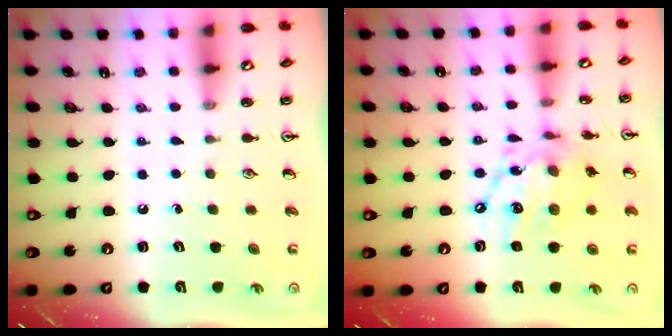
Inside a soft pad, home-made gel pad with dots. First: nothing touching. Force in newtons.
{"total": 13.9, "press": 13.9, "slide": 0.7}